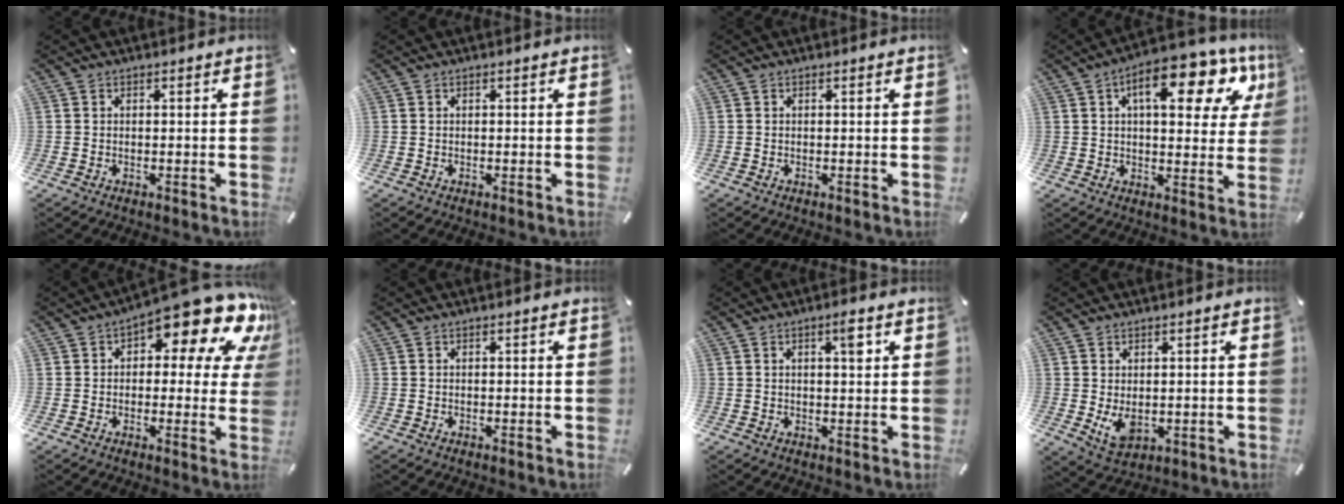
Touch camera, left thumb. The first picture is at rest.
{"total": 0.0}
{"total": 0.0}
{"total": 16.9, "force": [8.2, 7.4, 12.8], "torque": [-0.175, -0.036, 0.127]}
{"total": 16.2, "force": [10.1, 5.8, 11.3], "torque": [-0.151, -0.083, 0.162]}
{"total": 0.0}
{"total": 3.7, "force": [1.5, 1.1, 3.2], "torque": [-0.043, -0.004, 0.017]}
{"total": 5.4, "force": [0.3, 3.8, 3.8], "torque": [-0.079, -0.011, 0.005]}